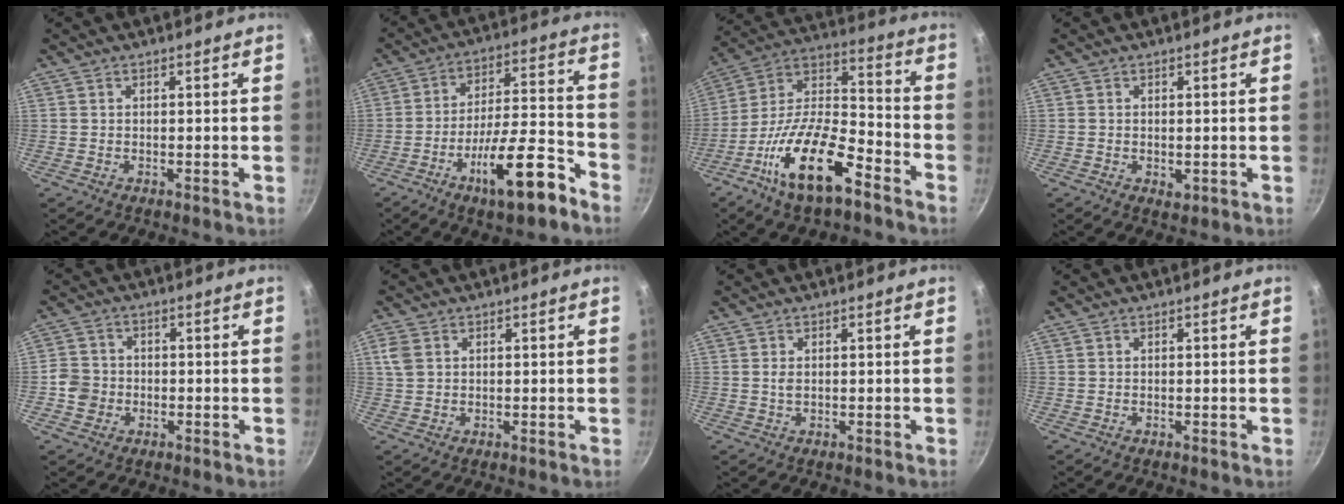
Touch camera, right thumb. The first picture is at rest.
{"total": 15.8, "force": [-9.0, 4.3, 12.3], "torque": [-0.178, 0.057, -0.141]}
{"total": 20.1, "force": [-10.5, 7.9, 15.1], "torque": [-0.262, 0.062, -0.208]}
{"total": 1.6, "force": [-0.1, 1.2, 1.1], "torque": [-0.017, -0.004, -0.001]}
{"total": 4.8, "force": [-1.4, 4.4, 1.6], "torque": [-0.014, 0.016, -0.034]}
{"total": 3.4, "force": [1.1, 2.5, 2.0], "torque": [-0.037, 0.002, 0.024]}
{"total": 1.1, "force": [0.2, 0.6, 0.9], "torque": [-0.019, 0.000, 0.003]}
{"total": 0.0}